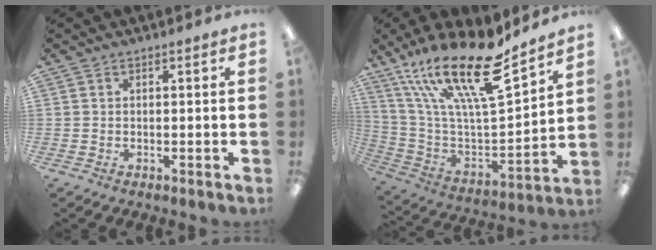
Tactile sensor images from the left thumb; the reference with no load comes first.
{"total": 23.9, "force": [16.9, 6.4, 15.6], "torque": [-0.283, -0.115, 0.287]}